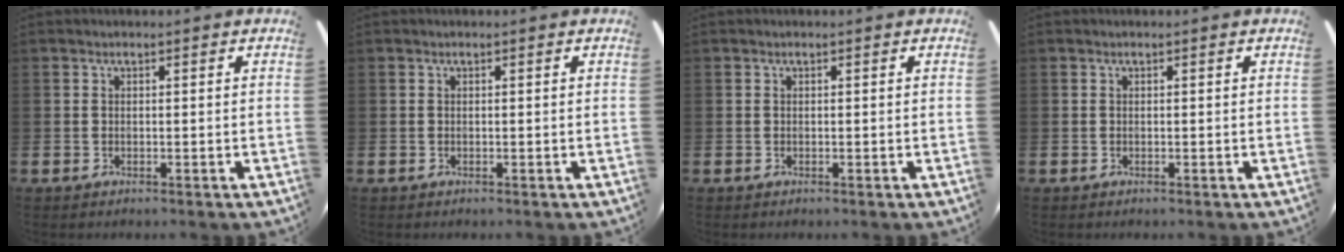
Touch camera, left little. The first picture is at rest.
{"total": 0.0}
{"total": 0.0}
{"total": 0.0}